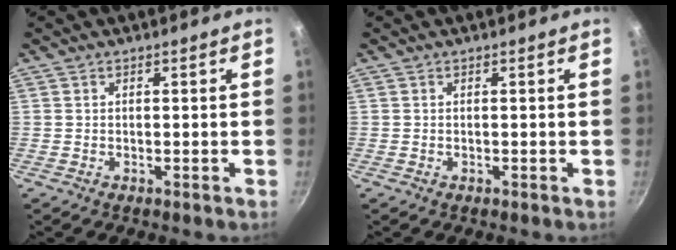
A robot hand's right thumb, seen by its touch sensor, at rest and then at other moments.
{"total": 0.0}